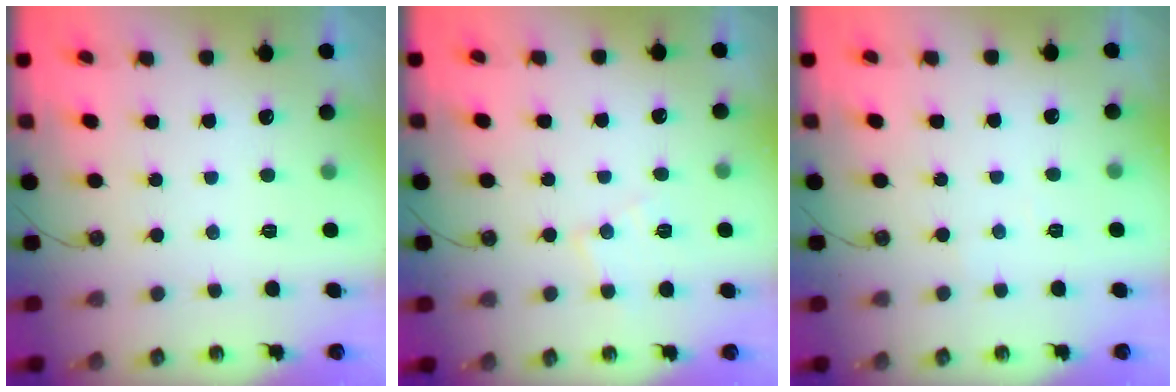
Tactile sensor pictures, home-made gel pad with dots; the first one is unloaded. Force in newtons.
{"total": 8.9, "press": 8.9, "slide": 0.6}
{"total": 3.6, "press": 3.6, "slide": 0.5}